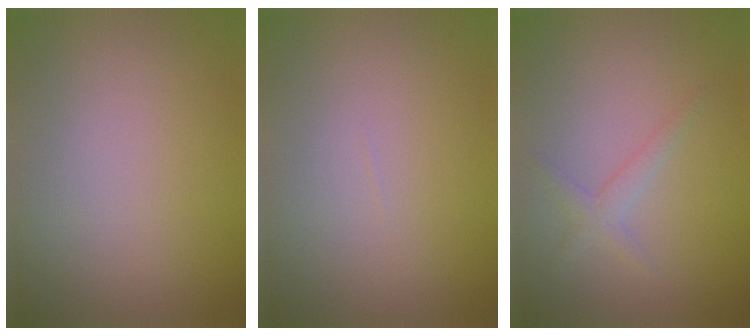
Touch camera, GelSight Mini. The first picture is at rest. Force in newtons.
{"total": 0.0}
{"total": 1.3, "press": 1.3, "slide": 0.1}